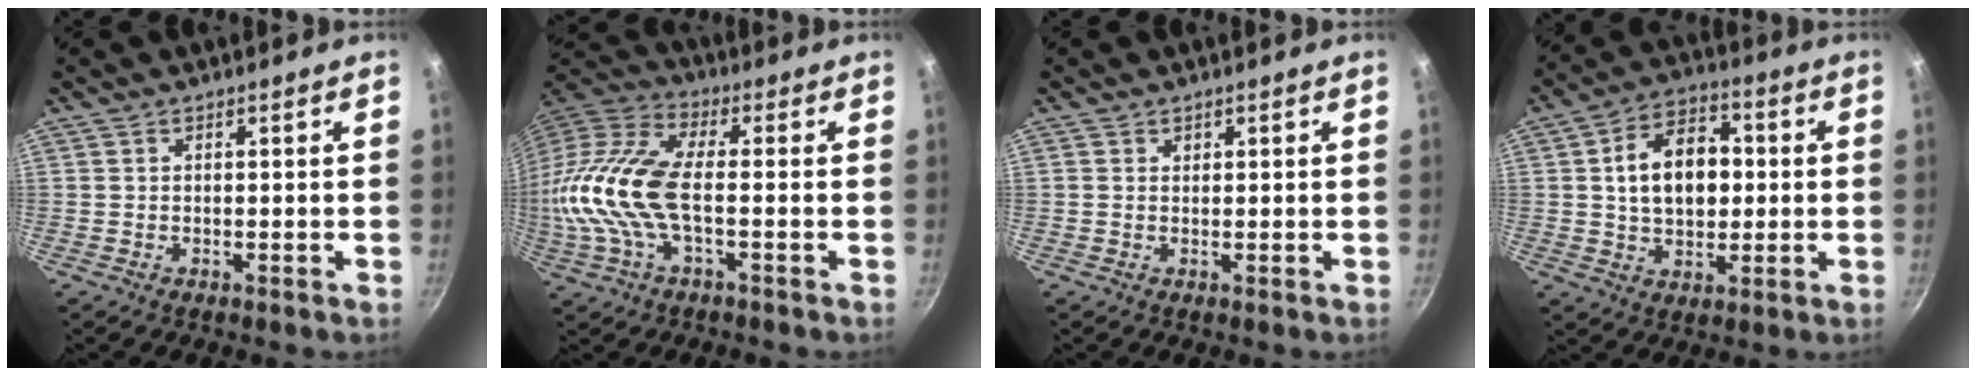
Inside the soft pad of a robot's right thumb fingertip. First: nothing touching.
{"total": 17.8, "force": [-1.9, 8.0, 15.7], "torque": [-0.332, 0.025, -0.051]}
{"total": 0.6, "force": [0.4, 0.5, 0.1], "torque": [0.001, -0.001, 0.004]}
{"total": 13.7, "force": [1.4, 9.3, 10.0], "torque": [-0.131, 0.015, 0.016]}